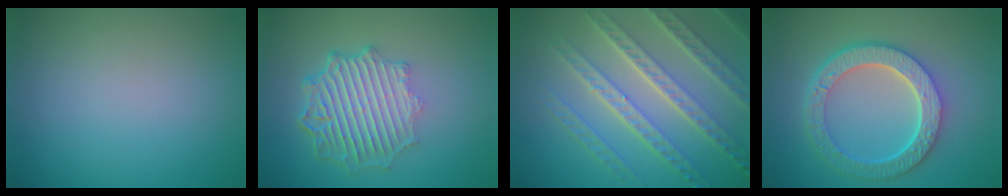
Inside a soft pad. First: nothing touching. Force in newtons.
{"total": 6.4, "press": 4.8, "slide": 4.2}
{"total": 8.1, "press": 5.6, "slide": 5.9}
{"total": 6.4, "press": 4.9, "slide": 4.2}